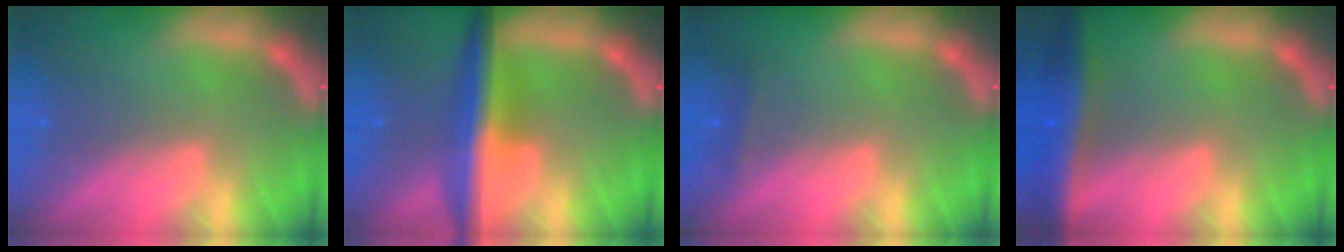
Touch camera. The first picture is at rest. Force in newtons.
{"total": 7.5}
{"total": 0.9}
{"total": 6.4}